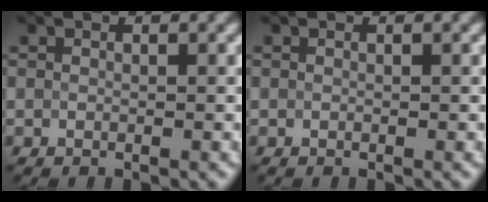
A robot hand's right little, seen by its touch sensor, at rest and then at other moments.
{"total": 0.0}